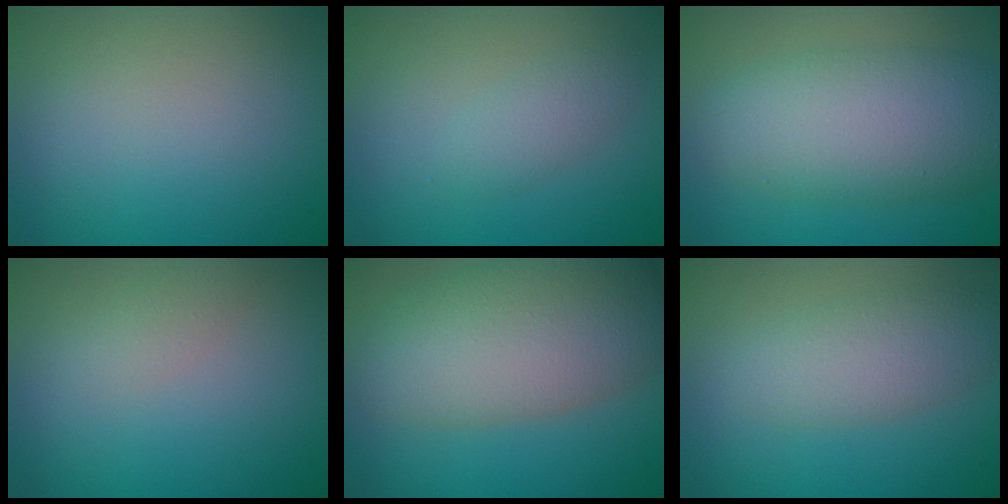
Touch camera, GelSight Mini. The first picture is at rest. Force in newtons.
{"total": 1.8, "press": 1.8, "slide": 0.1}
{"total": 7.7, "press": 7.7, "slide": 0.2}
{"total": 1.1, "press": 1.1, "slide": 0.0}
{"total": 8.9, "press": 8.9, "slide": 0.2}
{"total": 3.5, "press": 3.5, "slide": 0.1}